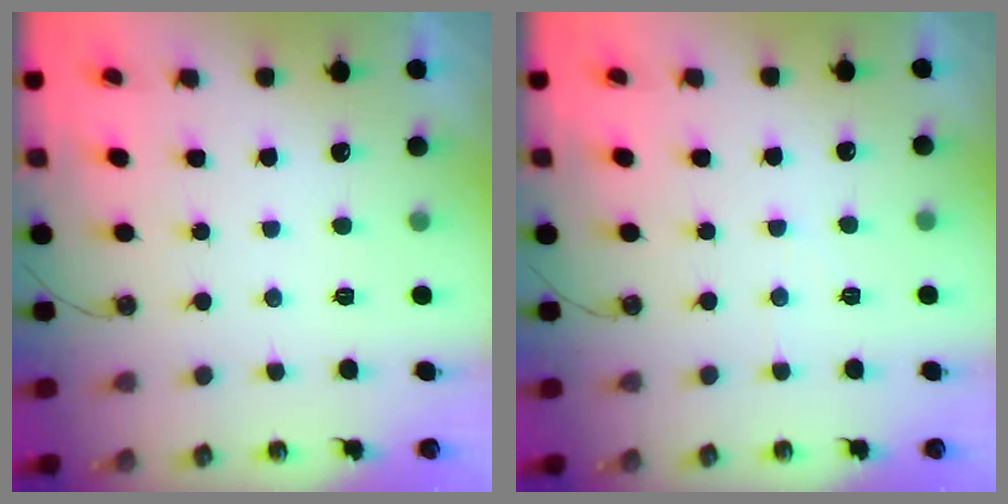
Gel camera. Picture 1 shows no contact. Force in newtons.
{"total": 3.2, "press": 3.1, "slide": 0.5}